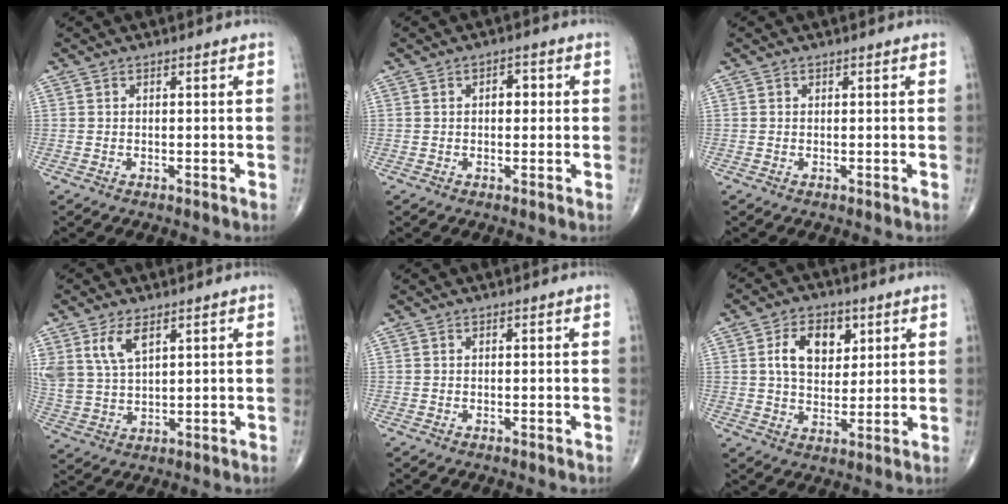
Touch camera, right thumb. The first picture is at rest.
{"total": 3.0, "force": [0.4, 1.9, 2.3], "torque": [-0.020, 0.009, 0.002]}
{"total": 0.0}
{"total": 7.9, "force": [4.1, 4.0, 5.4], "torque": [-0.107, -0.011, 0.091]}
{"total": 0.0}
{"total": 9.7, "force": [3.2, 6.4, 6.6], "torque": [-0.084, -0.009, 0.056]}